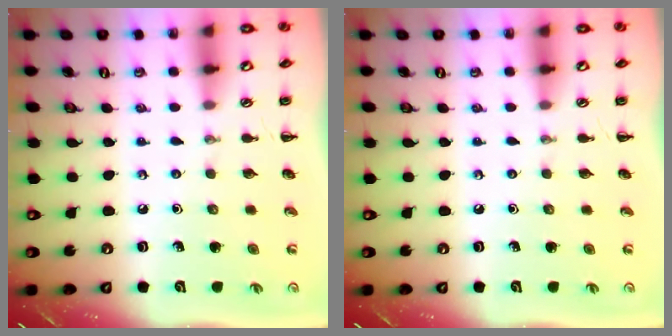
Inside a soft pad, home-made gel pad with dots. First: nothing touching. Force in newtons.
{"total": 0.0}